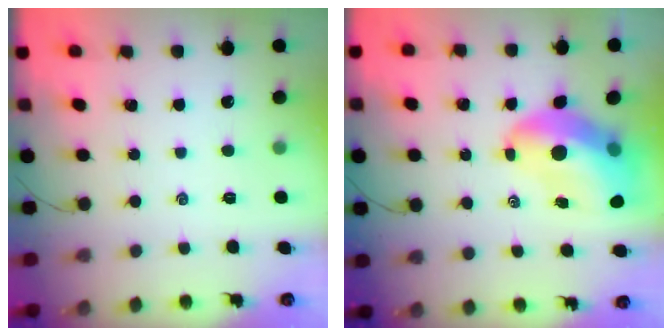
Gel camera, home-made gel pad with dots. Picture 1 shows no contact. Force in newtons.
{"total": 13.9, "press": 13.4, "slide": 3.7}